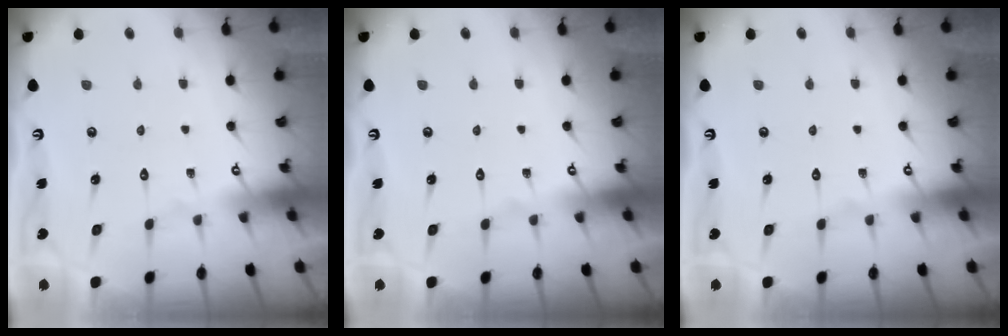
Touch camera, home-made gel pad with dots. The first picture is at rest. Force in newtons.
{"total": 0.0}
{"total": 0.0}